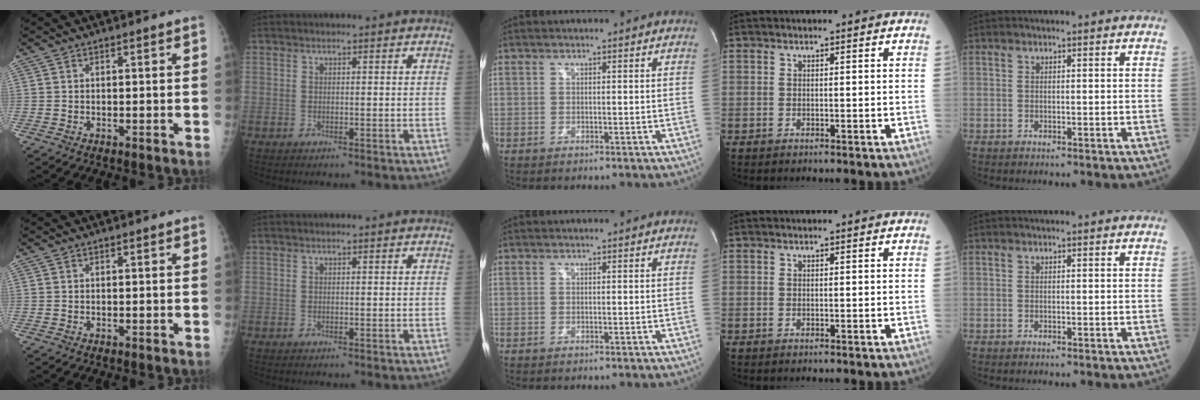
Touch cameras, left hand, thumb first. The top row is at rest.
{}